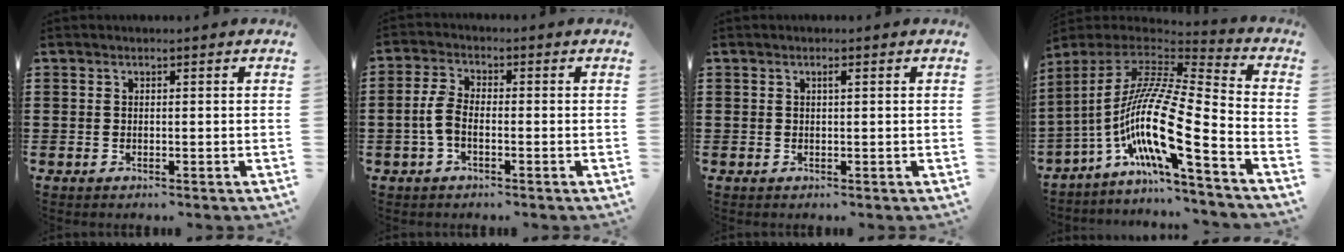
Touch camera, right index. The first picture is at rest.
{"total": 4.0, "force": [-1.3, 1.8, 3.4], "torque": [-0.088, -0.006, -0.031]}
{"total": 0.7, "force": [0.2, 0.1, 0.7], "torque": [-0.013, 0.000, 0.004]}
{"total": 15.1, "force": [-6.3, 2.9, 13.4], "torque": [-0.293, -0.018, -0.132]}